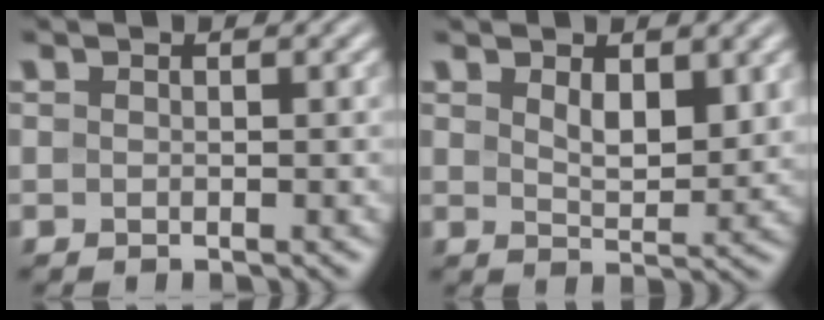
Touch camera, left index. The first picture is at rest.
{"total": 3.1, "force": [1.4, 1.5, 2.4], "torque": [-0.045, -0.006, 0.030]}